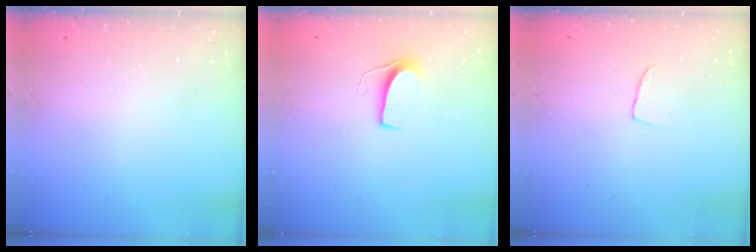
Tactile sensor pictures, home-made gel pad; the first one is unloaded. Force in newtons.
{"total": 6.8, "press": 6.7, "slide": 0.5}
{"total": 2.9, "press": 2.9, "slide": 0.2}